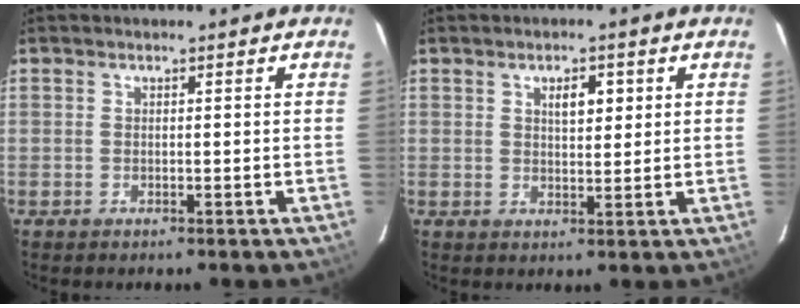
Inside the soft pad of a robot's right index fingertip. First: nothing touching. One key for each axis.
{"total": 3.8, "fx": 1.5, "fy": 1.7, "fz": 3.1, "tx": -0.048, "ty": 0.007, "tz": 0.026}